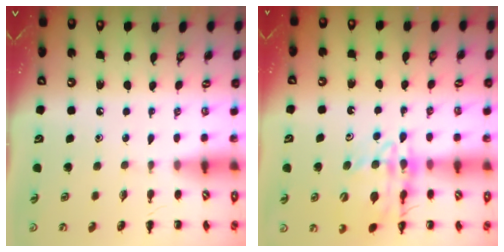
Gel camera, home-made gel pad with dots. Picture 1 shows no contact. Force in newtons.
{"total": 15.1, "press": 14.8, "slide": 2.6}